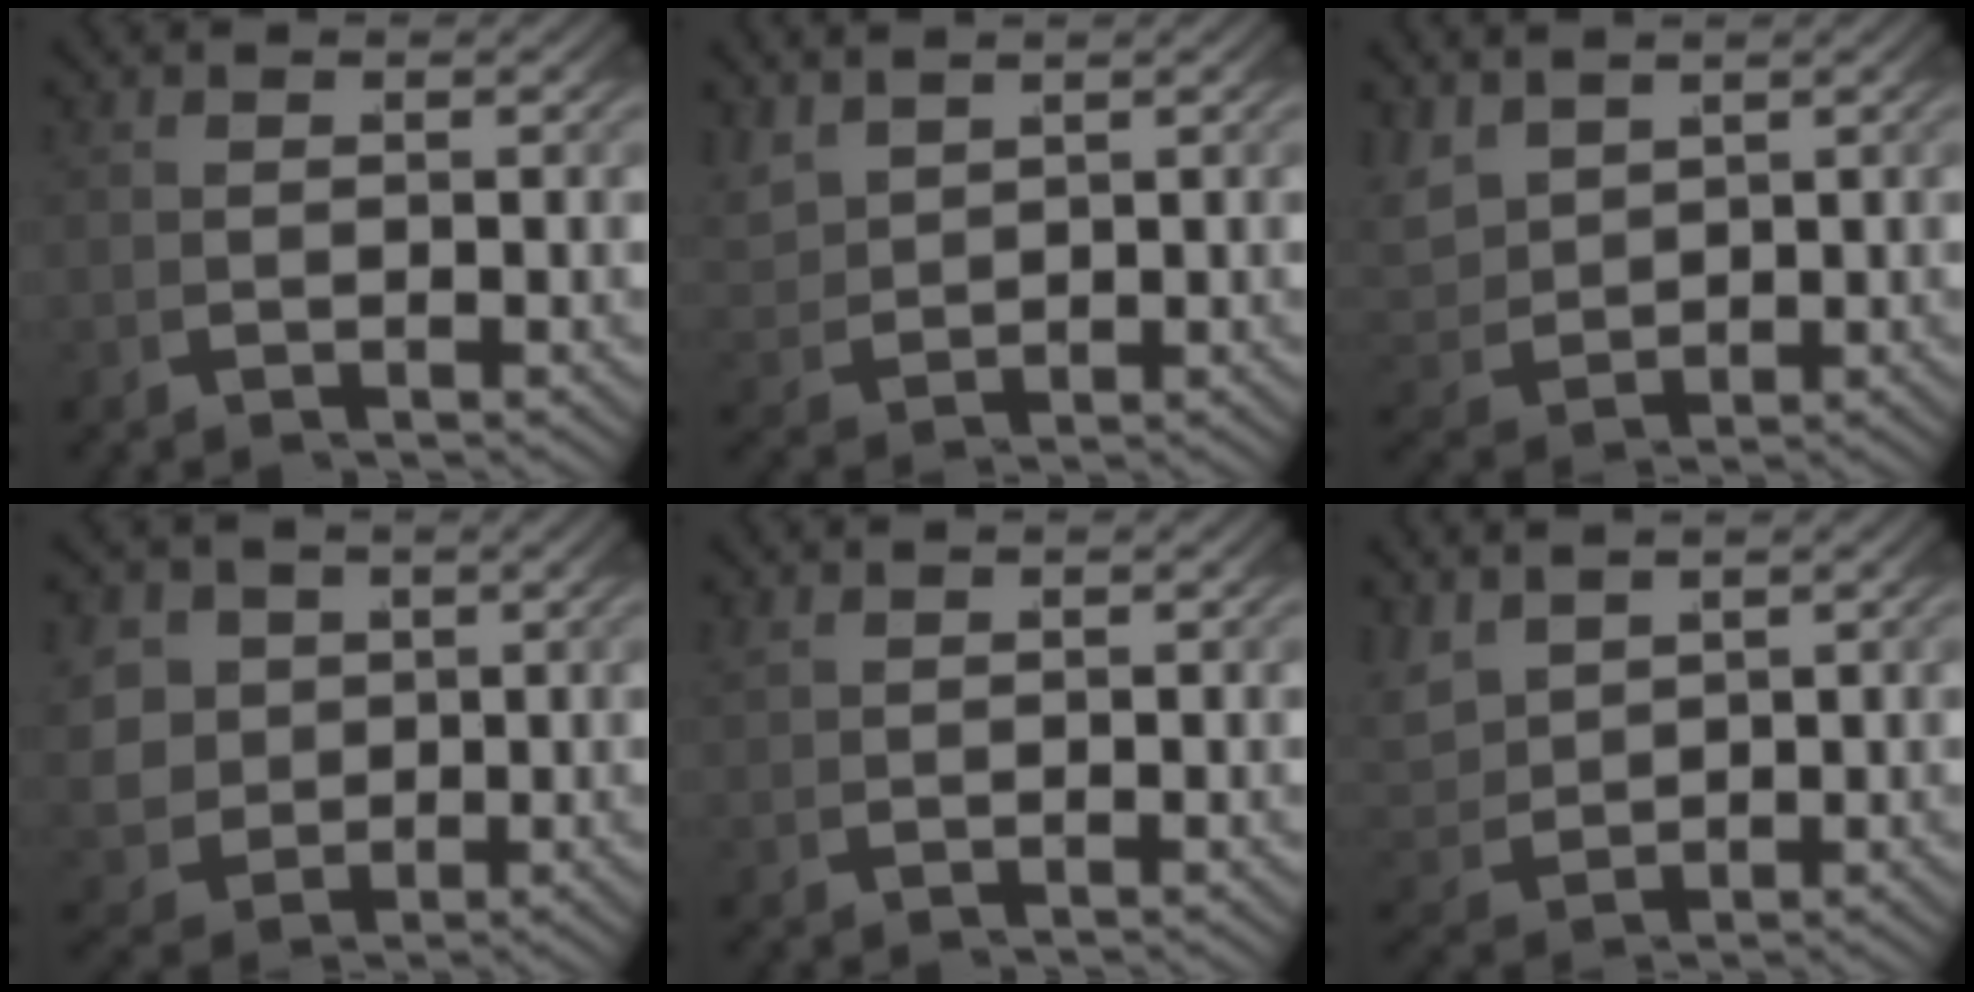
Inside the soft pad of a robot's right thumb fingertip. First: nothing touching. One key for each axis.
{"total": 2.8, "fx": 2.0, "fy": 1.3, "fz": 1.4, "tx": -0.036, "ty": 0.000, "tz": 0.049}
{"total": 4.1, "fx": 1.6, "fy": 2.8, "fz": 2.5, "tx": -0.070, "ty": -0.010, "tz": 0.043}
{"total": 9.6, "fx": -0.1, "fy": 8.3, "fz": 5.0, "tx": -0.136, "ty": -0.050, "tz": 0.011}
{"total": 0.9, "fx": 0.8, "fy": -0.4, "fz": 0.1, "tx": -0.001, "ty": 0.007, "tz": 0.020}
{"total": 3.7, "fx": 1.7, "fy": 2.4, "fz": 2.2, "tx": -0.060, "ty": -0.007, "tz": 0.045}